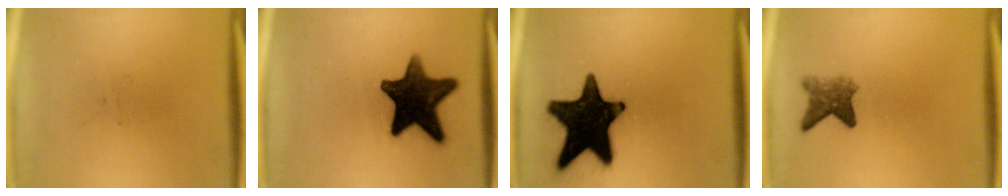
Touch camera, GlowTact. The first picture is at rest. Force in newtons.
{"total": 14.7}
{"total": 19.3}
{"total": 3.6}